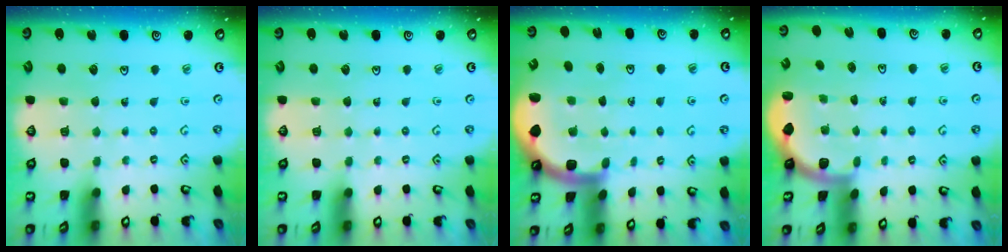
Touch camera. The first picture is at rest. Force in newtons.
{"total": 0.0}
{"total": 3.9, "press": 3.9, "slide": 0.4}
{"total": 1.7, "press": 1.7, "slide": 0.3}